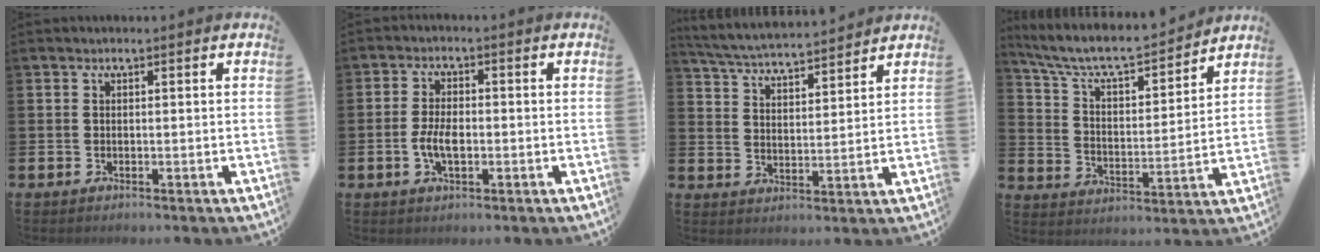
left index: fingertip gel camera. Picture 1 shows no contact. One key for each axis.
{"total": 4.0, "fx": -0.7, "fy": 1.9, "fz": 3.5, "tx": -0.065, "ty": 0.000, "tz": -0.015}
{"total": 5.1, "fx": 5.0, "fy": 0.2, "fz": 0.8, "tx": -0.038, "ty": -0.038, "tz": 0.086}
{"total": 7.6, "fx": 6.9, "fy": 1.7, "fz": 2.8, "tx": -0.088, "ty": -0.050, "tz": 0.115}